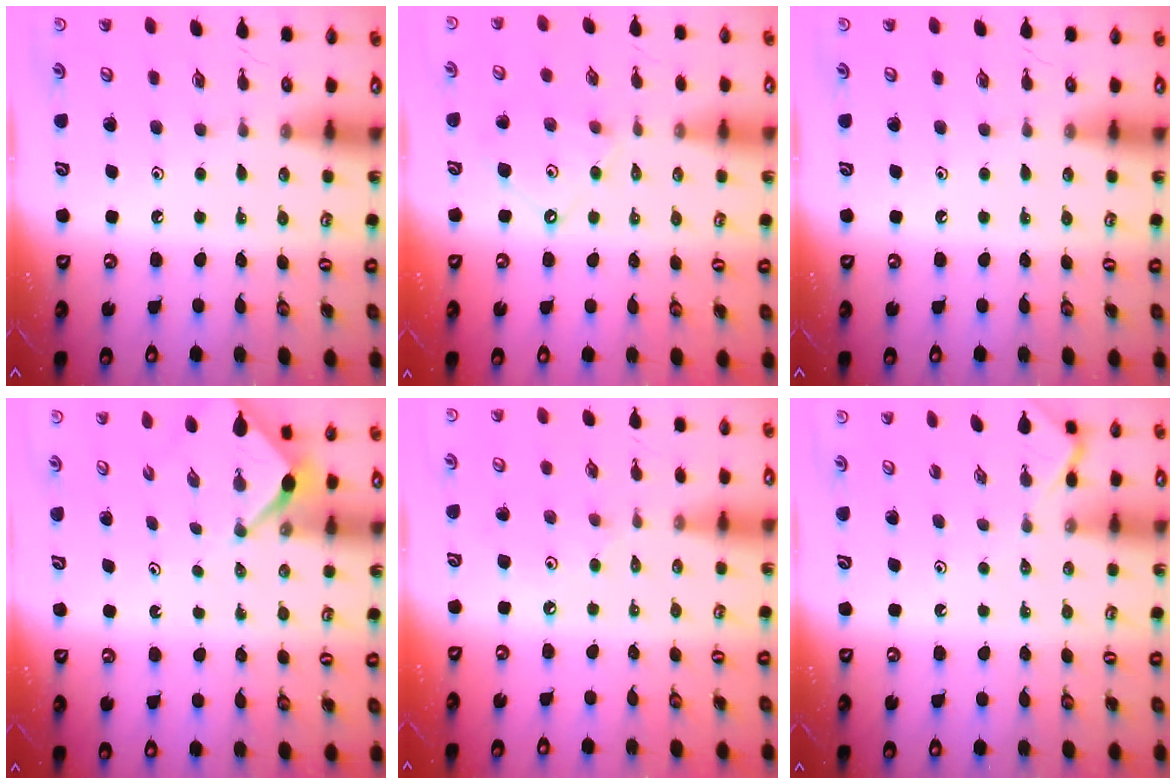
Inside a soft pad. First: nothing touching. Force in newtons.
{"total": 7.4, "press": 7.3, "slide": 0.9}
{"total": 0.0}
{"total": 2.6, "press": 2.6, "slide": 0.3}
{"total": 2.8, "press": 2.8, "slide": 0.1}
{"total": 2.5, "press": 2.5, "slide": 0.4}